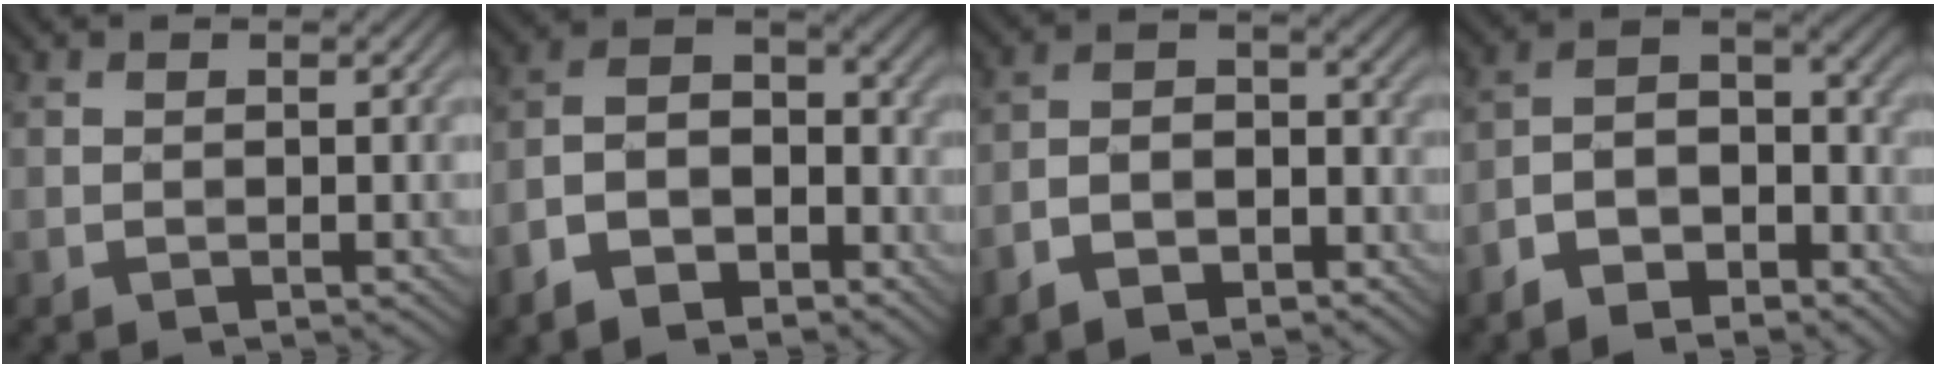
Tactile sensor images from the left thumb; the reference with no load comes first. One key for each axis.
{"total": 9.2, "fx": -5.8, "fy": 5.0, "fz": 5.2, "tx": -0.102, "ty": -0.010, "tz": -0.114}
{"total": 6.6, "fx": -4.5, "fy": 3.3, "fz": 3.6, "tx": -0.060, "ty": -0.004, "tz": -0.091}
{"total": 8.1, "fx": -5.6, "fy": 4.0, "fz": 4.4, "tx": -0.077, "ty": -0.001, "tz": -0.116}